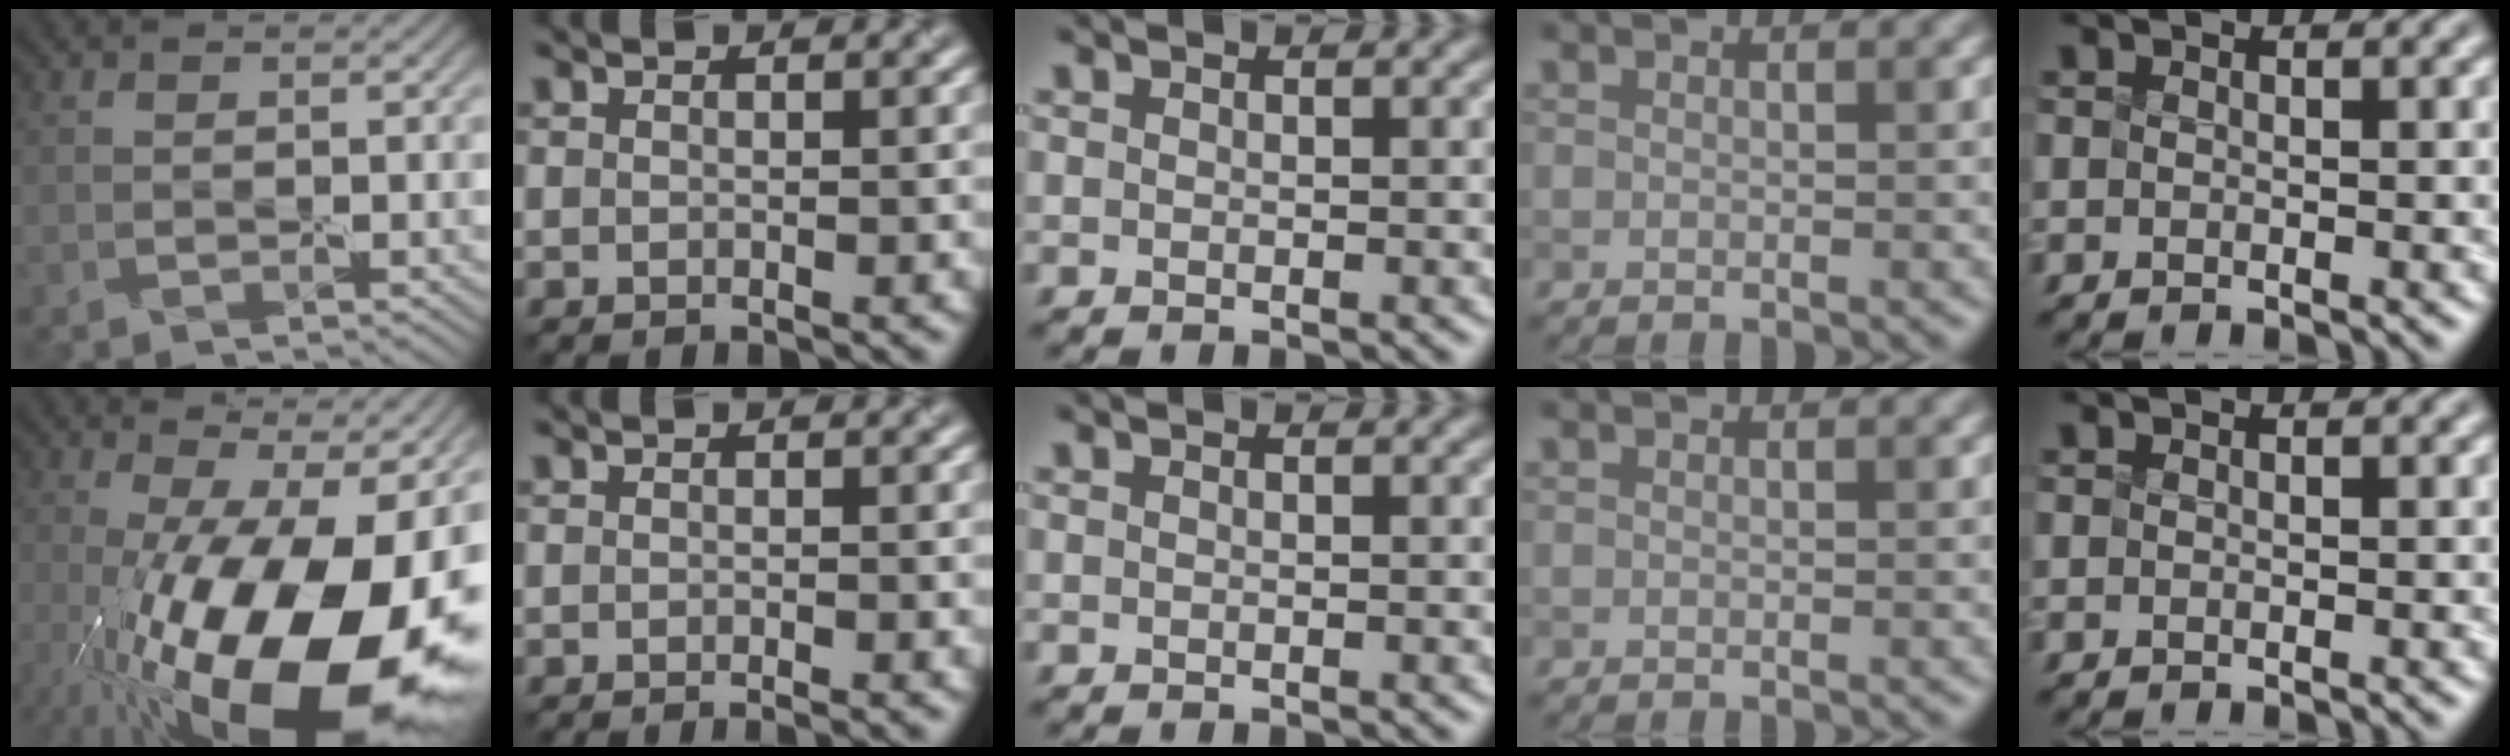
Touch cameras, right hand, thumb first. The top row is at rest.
{"thumb": {"total": 22.0, "force": [-6.1, 8.8, 19.2], "torque": [-0.302, -0.023, -0.088]}, "index": {"total": 1.5, "force": [-0.9, 0.4, 1.2], "torque": [-0.007, -0.003, -0.013]}}